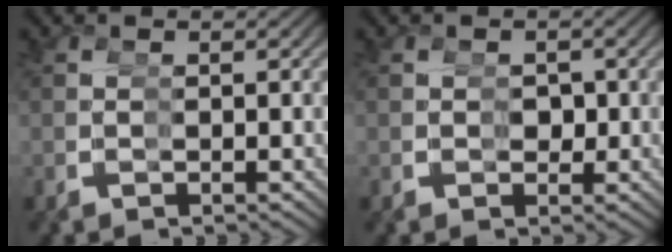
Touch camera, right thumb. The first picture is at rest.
{"total": 2.0, "force": [-0.1, 1.6, 1.2], "torque": [-0.017, -0.014, 0.004]}